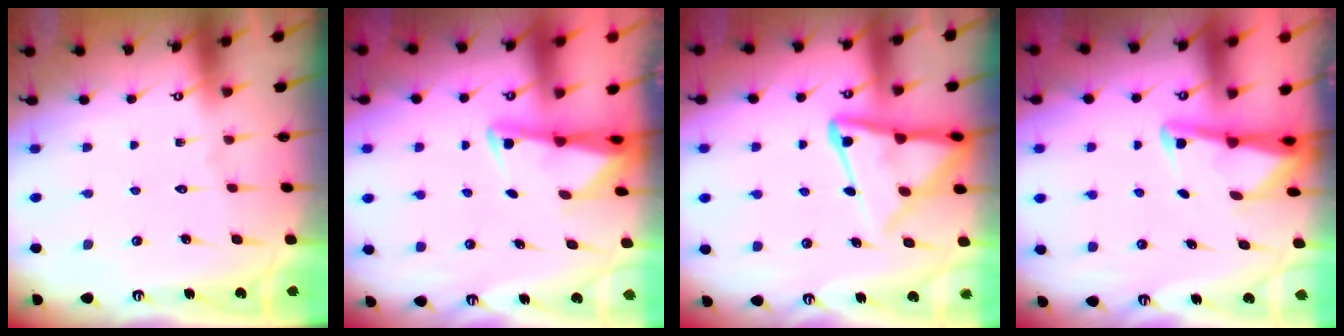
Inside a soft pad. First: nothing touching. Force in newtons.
{"total": 2.3, "press": 2.2, "slide": 0.4}
{"total": 13.3, "press": 13.2, "slide": 1.4}
{"total": 2.9, "press": 2.9, "slide": 0.2}